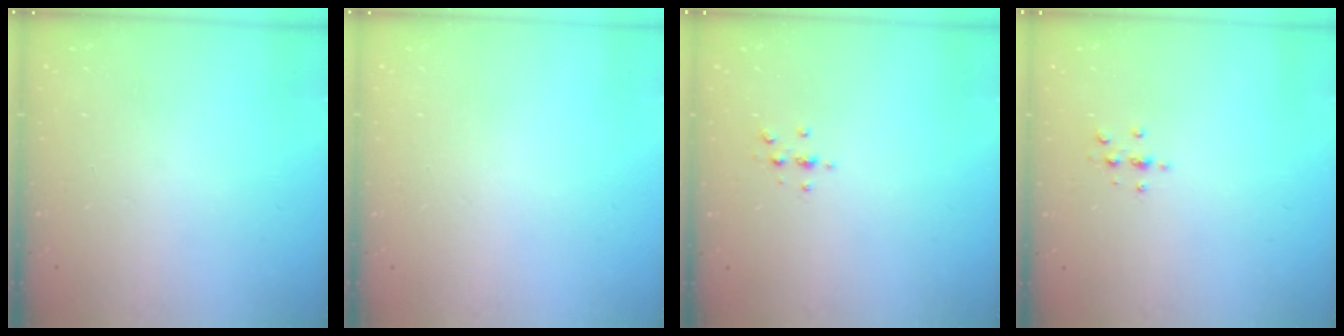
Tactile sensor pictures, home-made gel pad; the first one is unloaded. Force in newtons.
{"total": 0.0}
{"total": 2.4, "press": 2.4, "slide": 0.3}
{"total": 2.2, "press": 2.1, "slide": 0.2}